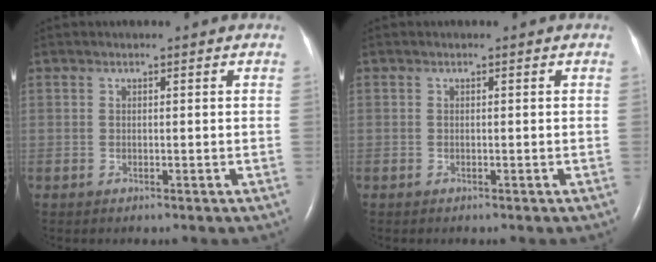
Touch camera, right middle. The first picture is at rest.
{"total": 0.0}